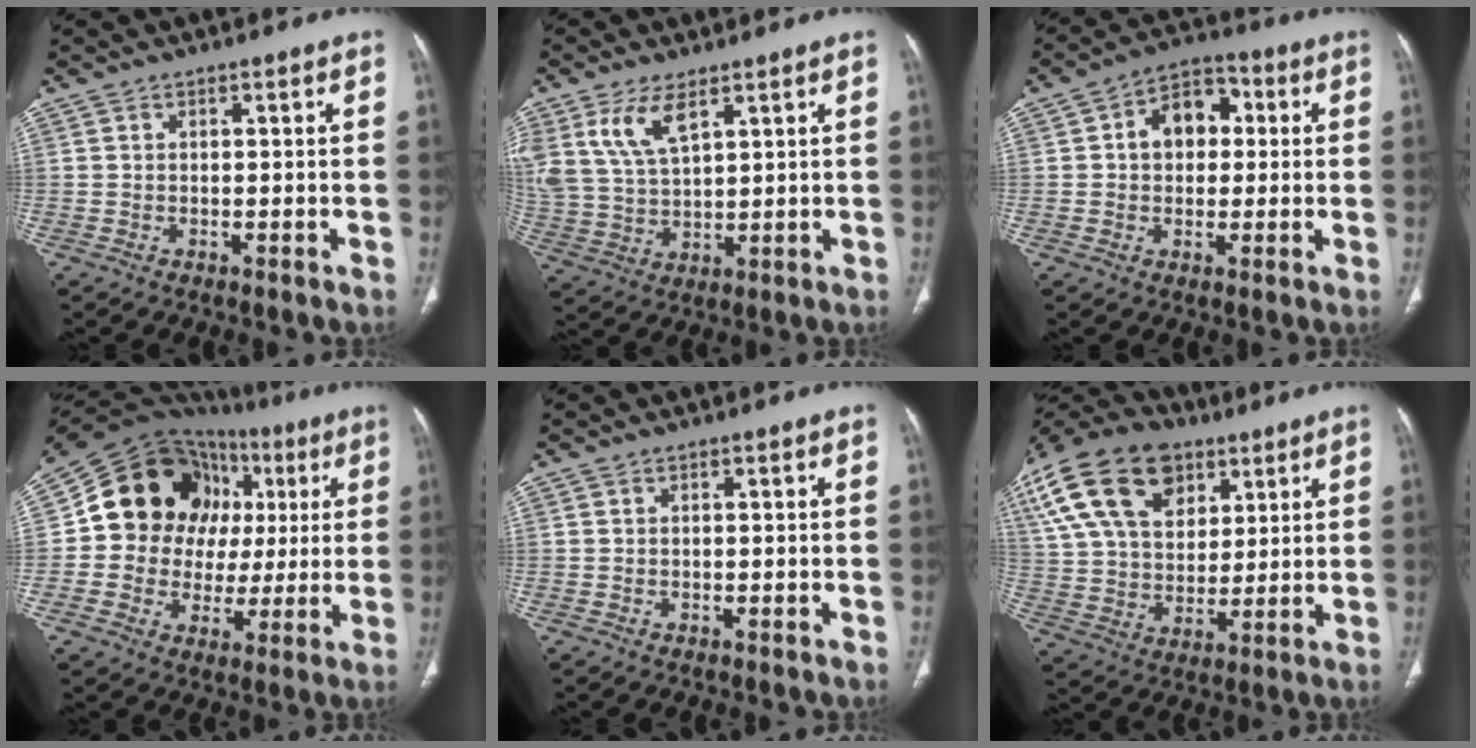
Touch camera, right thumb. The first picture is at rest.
{"total": 9.7, "force": [5.3, 4.4, 6.8], "torque": [-0.141, -0.013, 0.117]}
{"total": 9.6, "force": [1.4, 6.9, 6.6], "torque": [-0.070, 0.022, 0.015]}
{"total": 21.6, "force": [4.6, 18.1, 11.0], "torque": [-0.113, 0.043, 0.083]}
{"total": 0.0}
{"total": 27.3, "force": [12.6, 17.8, 16.5], "torque": [-0.359, 0.034, 0.234]}